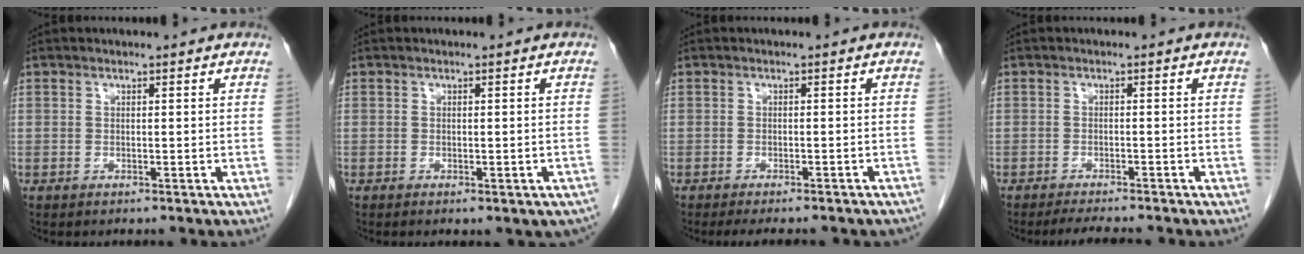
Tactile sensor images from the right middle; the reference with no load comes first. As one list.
[{"total": 4.8, "force": [-3.5, 2.1, 2.6], "torque": [-0.021, 0.004, -0.040]}, {"total": 11.5, "force": [-10.2, 2.7, 4.6], "torque": [-0.057, -0.003, -0.109]}, {"total": 5.1, "force": [-4.6, 0.4, 2.2], "torque": [-0.033, -0.013, -0.068]}]